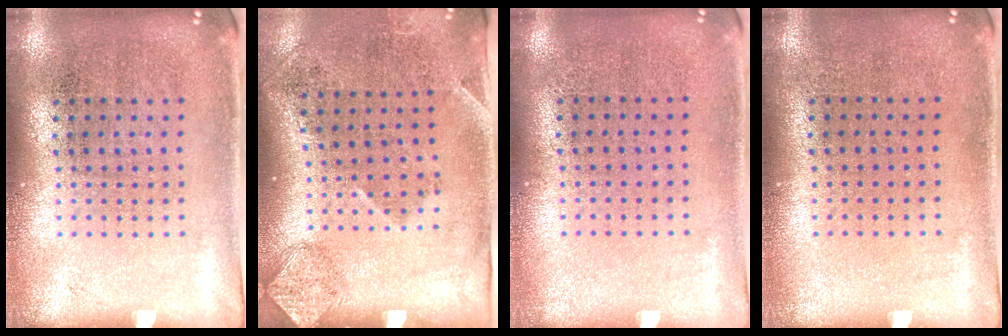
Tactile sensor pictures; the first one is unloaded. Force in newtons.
{"total": 1.9, "press": 1.2, "slide": 1.4}
{"total": 0.0}
{"total": 0.0}